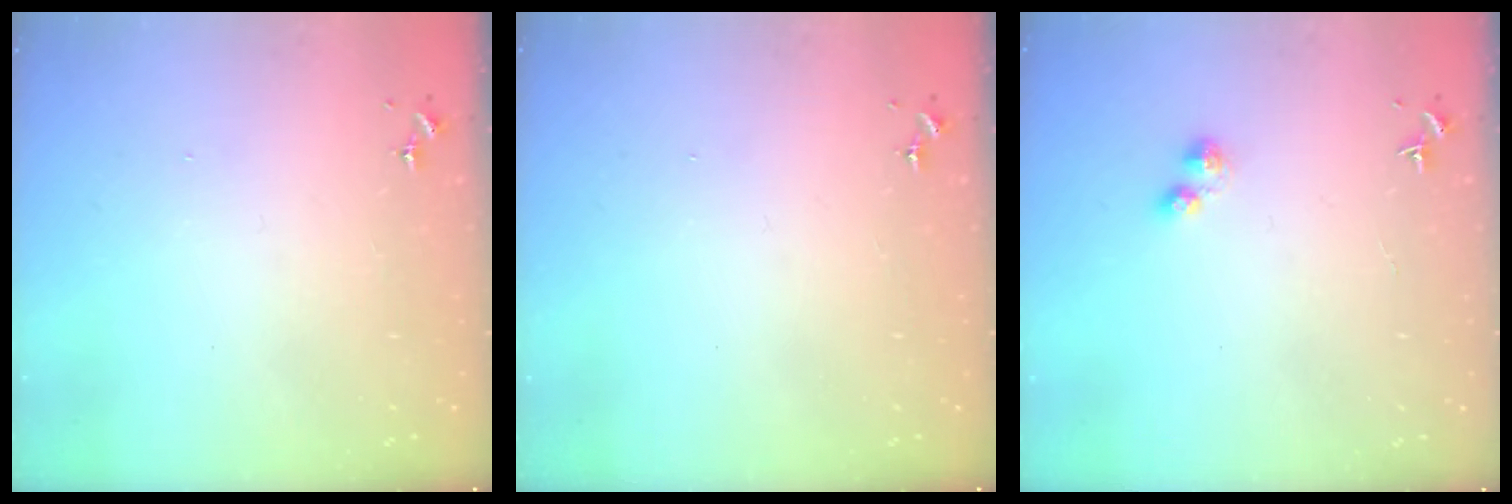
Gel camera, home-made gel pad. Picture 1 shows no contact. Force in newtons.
{"total": 0.0}
{"total": 2.5, "press": 2.5, "slide": 0.4}